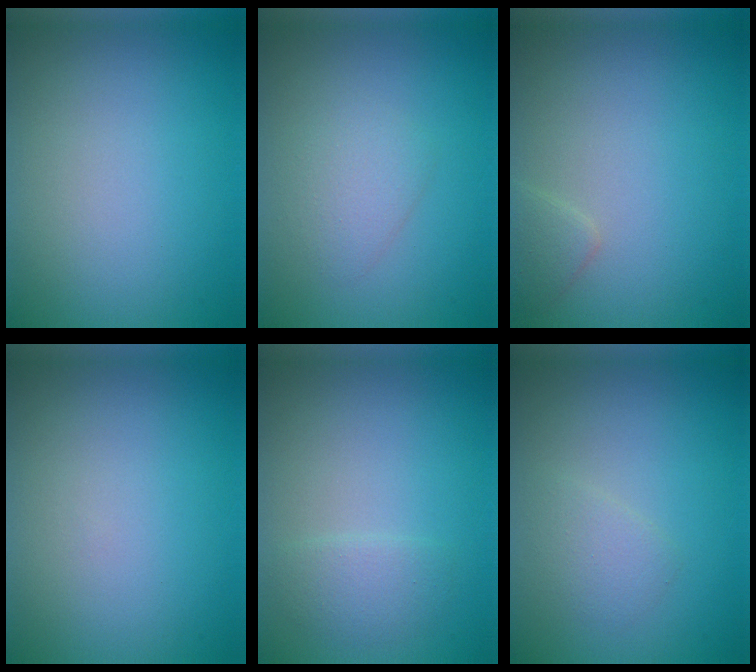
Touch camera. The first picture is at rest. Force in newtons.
{"total": 2.0, "press": 2.0, "slide": 0.1}
{"total": 1.2, "press": 1.2, "slide": 0.1}
{"total": 0.0}
{"total": 1.5, "press": 1.5, "slide": 0.1}
{"total": 1.5, "press": 1.4, "slide": 0.1}